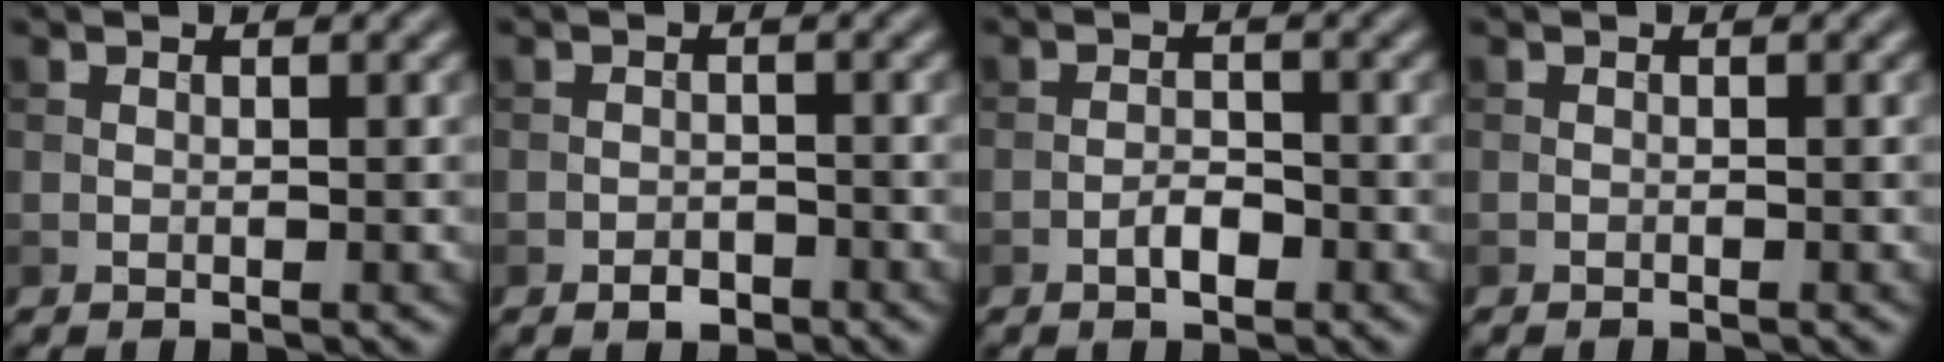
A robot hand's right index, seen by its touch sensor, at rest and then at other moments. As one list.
[{"total": 1.4, "force": [-1.0, 0.8, 0.7], "torque": [-0.007, 0.001, -0.019]}, {"total": 1.9, "force": [-1.0, 0.8, 1.4], "torque": [-0.023, 0.003, -0.021]}, {"total": 0.0}]